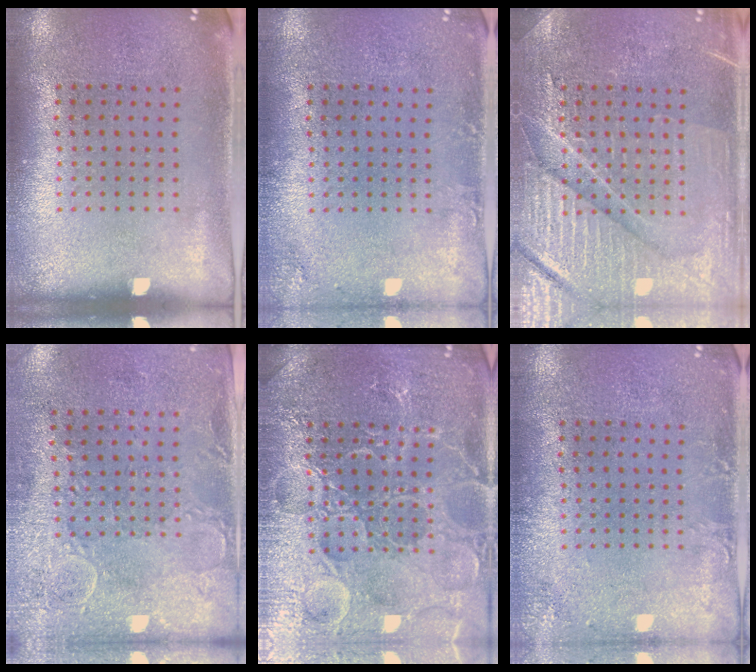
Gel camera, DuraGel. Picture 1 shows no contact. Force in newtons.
{"total": 1.3, "press": 1.3, "slide": 0.0}
{"total": 6.4, "press": 6.3, "slide": 0.8}
{"total": 2.9, "press": 2.4, "slide": 1.7}
{"total": 5.3, "press": 5.3, "slide": 0.6}
{"total": 1.7, "press": 1.7, "slide": 0.3}